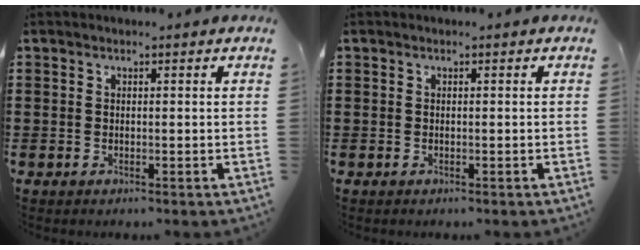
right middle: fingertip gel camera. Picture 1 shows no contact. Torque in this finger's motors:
{"motor_torque": [0.61, 0.46, 0.04, 0.01]}